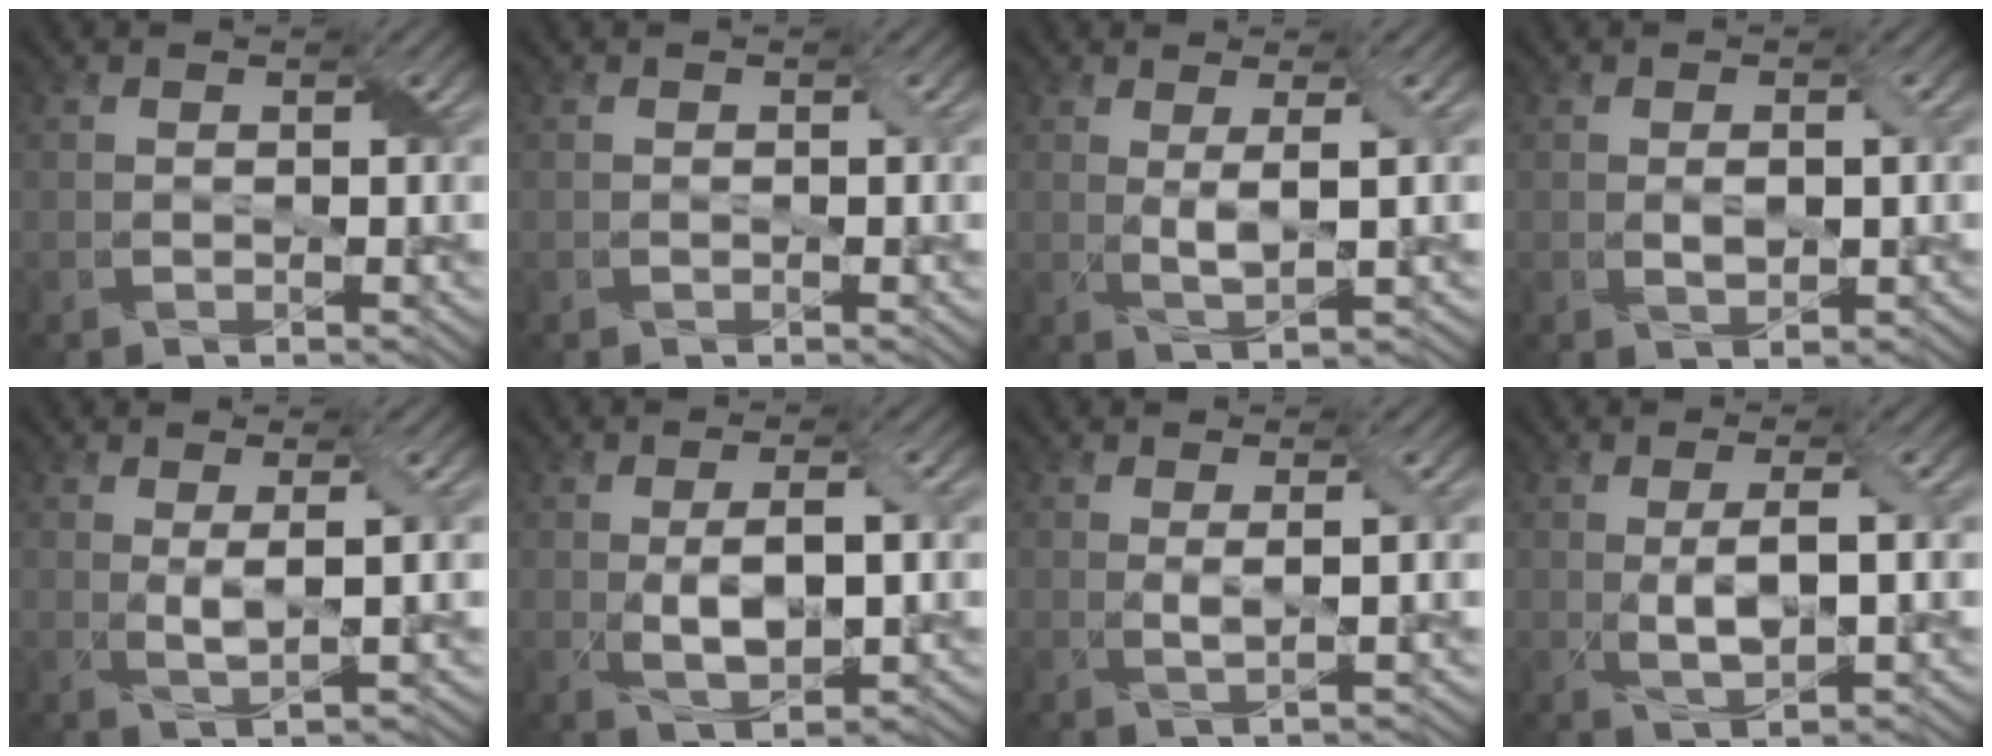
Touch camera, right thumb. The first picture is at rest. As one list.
[{"total": 0.7, "force": [-0.1, 0.3, 0.7], "torque": [-0.009, 0.000, -0.001]}, {"total": 3.9, "force": [0.7, 0.6, 3.8], "torque": [-0.083, 0.002, 0.016]}, {"total": 2.3, "force": [0.1, 1.1, 2.1], "torque": [-0.041, -0.003, 0.005]}, {"total": 3.0, "force": [0.7, 0.4, 2.9], "torque": [-0.065, 0.003, 0.016]}, {"total": 5.6, "force": [-0.1, 2.3, 5.1], "torque": [-0.097, -0.002, 0.003]}, {"total": 2.1, "force": [0.6, 0.2, 2.0], "torque": [-0.042, 0.005, 0.009]}, {"total": 4.6, "force": [0.1, 1.3, 4.4], "torque": [-0.088, -0.001, 0.005]}]